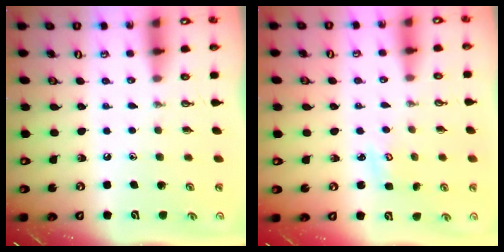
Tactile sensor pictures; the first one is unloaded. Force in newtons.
{"total": 2.6, "press": 2.6, "slide": 0.3}